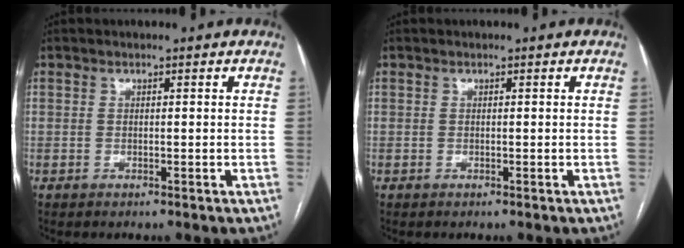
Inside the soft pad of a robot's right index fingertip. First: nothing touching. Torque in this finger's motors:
{"motor_torque": [0.00, 0.00, 0.00, 0.00]}